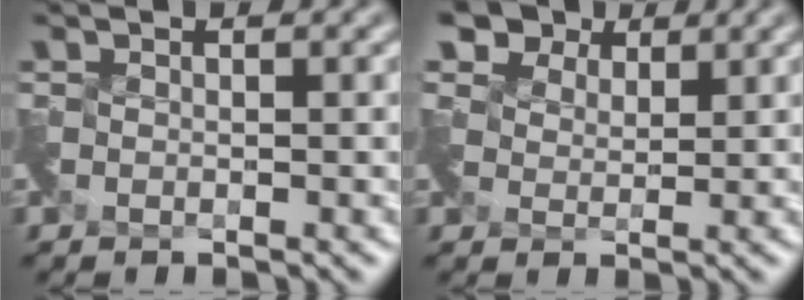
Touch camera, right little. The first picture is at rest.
{"total": 4.0, "force": [3.2, 2.4, 0.5], "torque": [-0.023, 0.005, 0.052]}